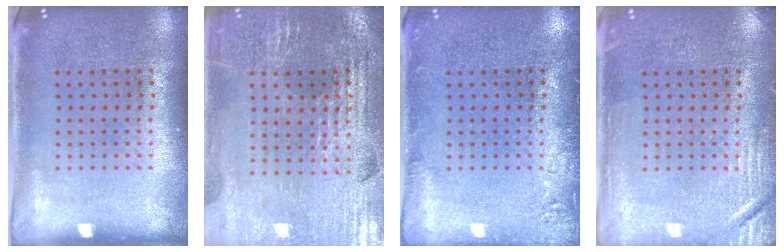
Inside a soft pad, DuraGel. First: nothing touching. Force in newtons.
{"total": 2.9, "press": 2.8, "slide": 0.4}
{"total": 1.5, "press": 1.5, "slide": 0.2}
{"total": 2.7, "press": 2.7, "slide": 0.4}